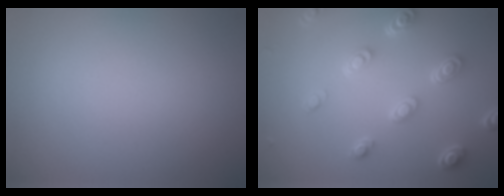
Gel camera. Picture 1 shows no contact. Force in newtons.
{"total": 4.5, "press": 3.5, "slide": 2.9}